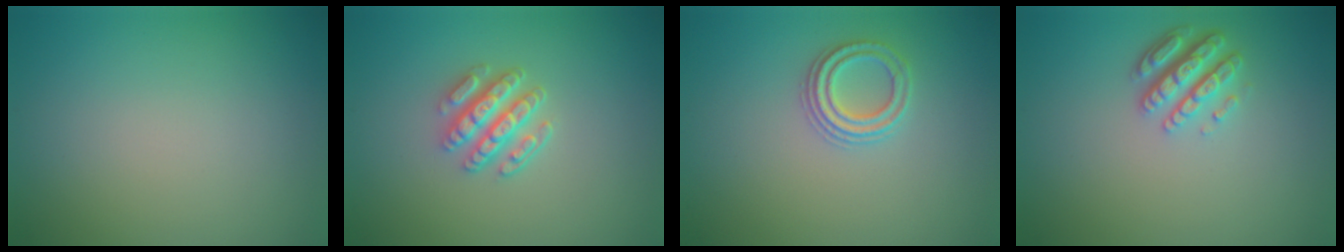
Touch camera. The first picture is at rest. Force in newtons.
{"total": 4.0, "press": 3.3, "slide": 2.3}
{"total": 2.3, "press": 2.2, "slide": 0.5}
{"total": 3.8, "press": 3.0, "slide": 2.2}